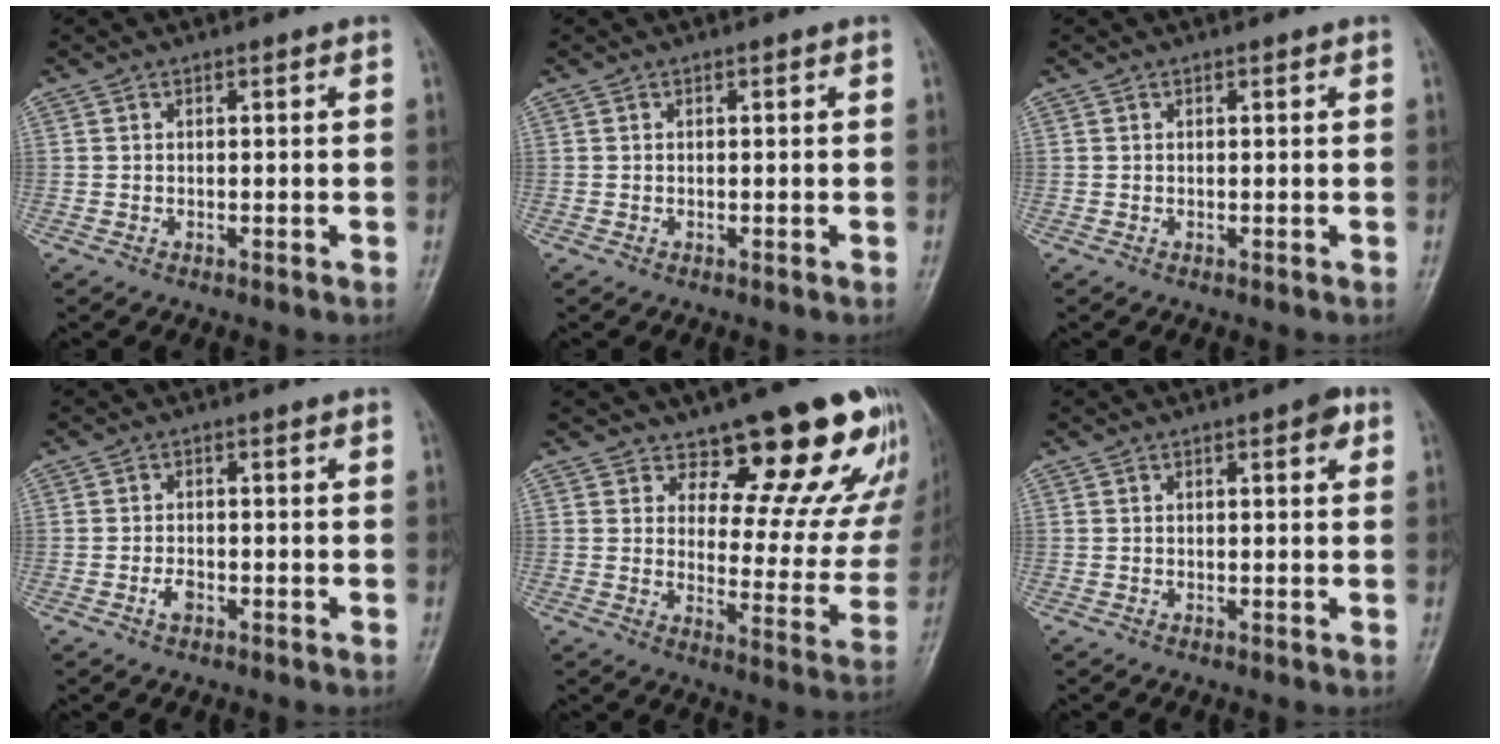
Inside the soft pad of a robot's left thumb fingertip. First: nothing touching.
{"total": 0.0}
{"total": 0.0}
{"total": 2.0, "force": [-0.9, 1.1, 1.3], "torque": [-0.024, 0.004, -0.019]}
{"total": 17.7, "force": [13.2, 6.9, 9.6], "torque": [-0.058, -0.099, 0.165]}
{"total": 2.5, "force": [1.1, 1.0, 2.1], "torque": [-0.021, 0.001, 0.010]}